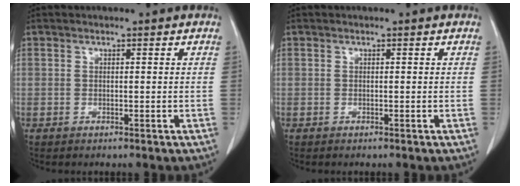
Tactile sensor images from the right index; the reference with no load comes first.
{"total": 0.0}